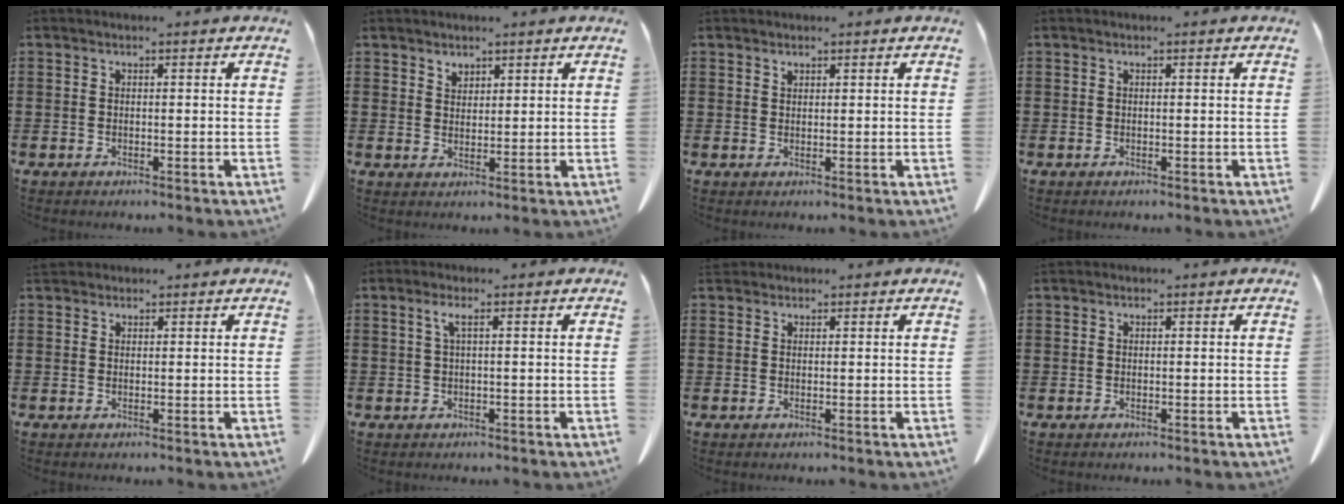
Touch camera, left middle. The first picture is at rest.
{"total": 1.9, "force": [1.8, 0.8, 0.1], "torque": [-0.005, 0.001, 0.035]}
{"total": 0.8, "force": [0.7, 0.3, 0.2], "torque": [-0.006, -0.001, 0.015]}
{"total": 0.0}
{"total": 1.5, "force": [1.3, 0.6, 0.3], "torque": [-0.010, 0.003, 0.026]}
{"total": 1.7, "force": [0.4, 0.0, 1.7], "torque": [-0.034, -0.001, 0.008]}
{"total": 1.2, "force": [1.1, 0.5, 0.2], "torque": [-0.009, 0.002, 0.022]}
{"total": 0.0}